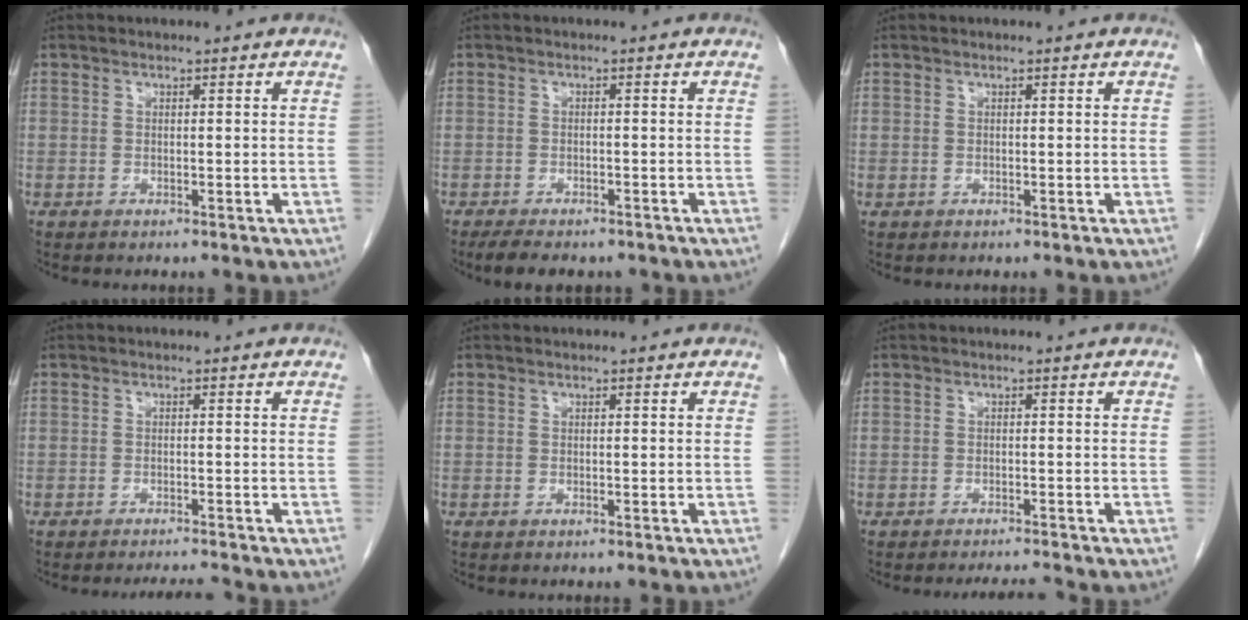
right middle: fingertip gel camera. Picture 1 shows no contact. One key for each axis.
{"total": 6.6, "fx": -5.3, "fy": 2.3, "fz": 3.1, "tx": -0.047, "ty": -0.010, "tz": -0.073}
{"total": 0.0}
{"total": 2.3, "fx": -2.1, "fy": -1.0, "fz": 0.2, "tx": -0.007, "ty": -0.013, "tz": -0.031}
{"total": 0.0}
{"total": 2.4, "fx": -2.1, "fy": -0.9, "fz": 0.3, "tx": -0.007, "ty": -0.013, "tz": -0.032}